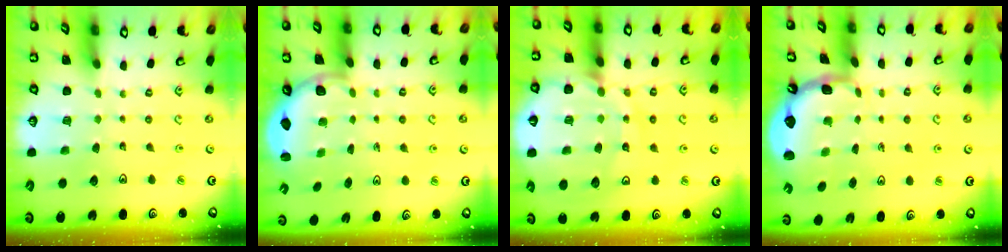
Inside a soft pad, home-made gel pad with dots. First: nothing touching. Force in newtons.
{"total": 3.1, "press": 2.7, "slide": 1.5}
{"total": 17.1, "press": 16.9, "slide": 2.1}
{"total": 2.5, "press": 1.7, "slide": 1.8}